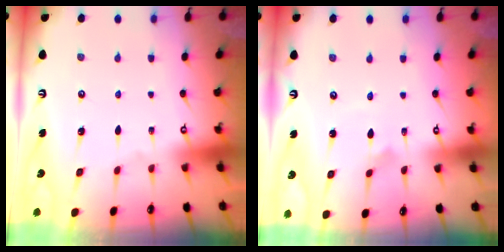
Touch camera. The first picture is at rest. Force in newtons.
{"total": 2.1, "press": 2.1, "slide": 0.1}